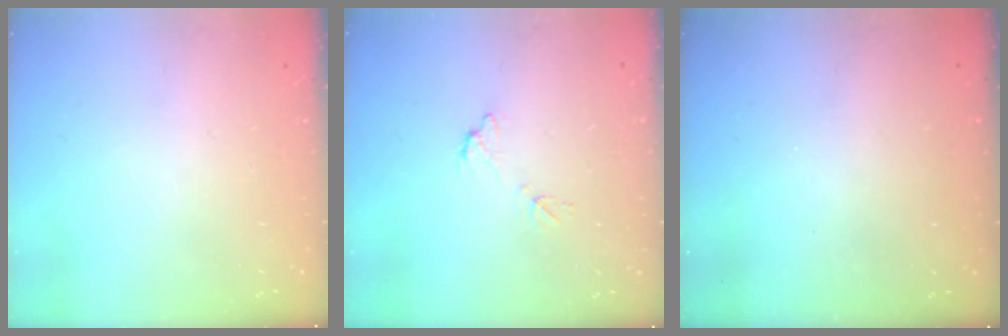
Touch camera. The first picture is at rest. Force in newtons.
{"total": 6.2, "press": 6.2, "slide": 0.4}
{"total": 3.2, "press": 3.2, "slide": 0.1}